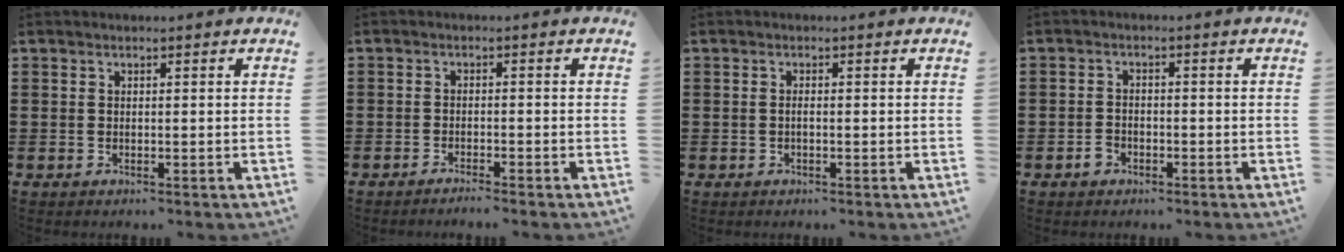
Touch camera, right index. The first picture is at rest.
{"total": 1.7, "force": [-1.6, -0.3, 0.3], "torque": [-0.006, 0.002, -0.033]}
{"total": 0.7, "force": [-0.3, 0.0, 0.6], "torque": [-0.012, -0.005, -0.006]}
{"total": 2.0, "force": [-1.4, 1.2, 0.8], "torque": [-0.017, 0.001, -0.029]}